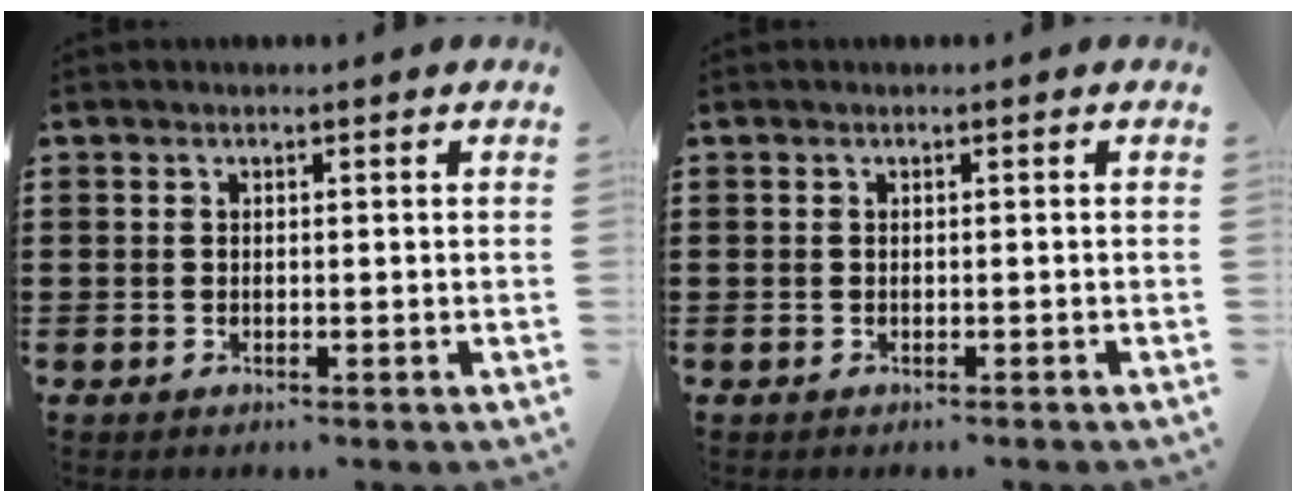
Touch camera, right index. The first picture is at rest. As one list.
[{"total": 0.0}]